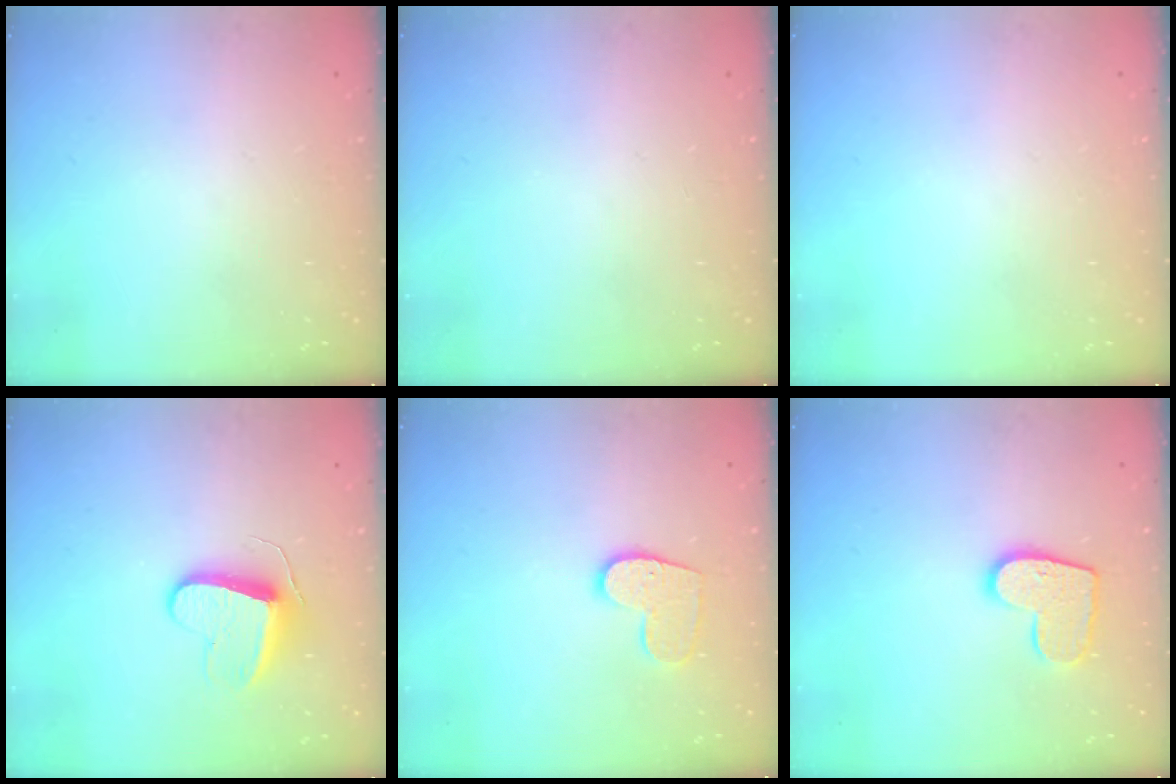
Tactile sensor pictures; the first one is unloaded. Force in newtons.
{"total": 0.0}
{"total": 0.0}
{"total": 9.6, "press": 9.5, "slide": 0.6}
{"total": 10.0, "press": 10.0, "slide": 0.6}
{"total": 11.6, "press": 11.5, "slide": 0.5}